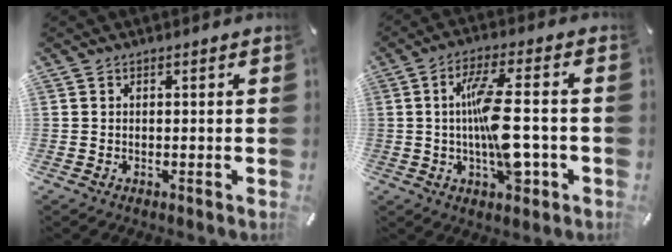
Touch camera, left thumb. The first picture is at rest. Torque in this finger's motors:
{"motor_torque": [0.45, 0.56, 0.44, 0.05, 0.21]}